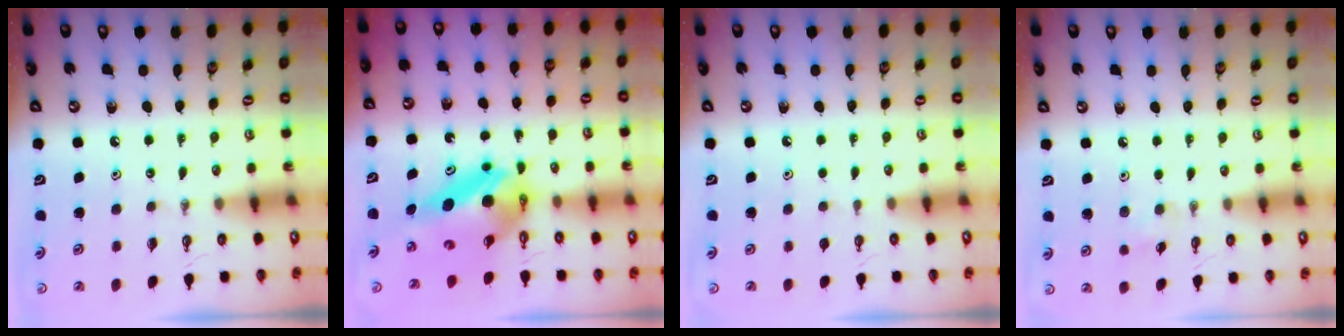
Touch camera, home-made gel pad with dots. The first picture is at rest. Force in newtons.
{"total": 7.8, "press": 7.8, "slide": 0.7}
{"total": 0.0}
{"total": 5.2, "press": 5.0, "slide": 1.7}